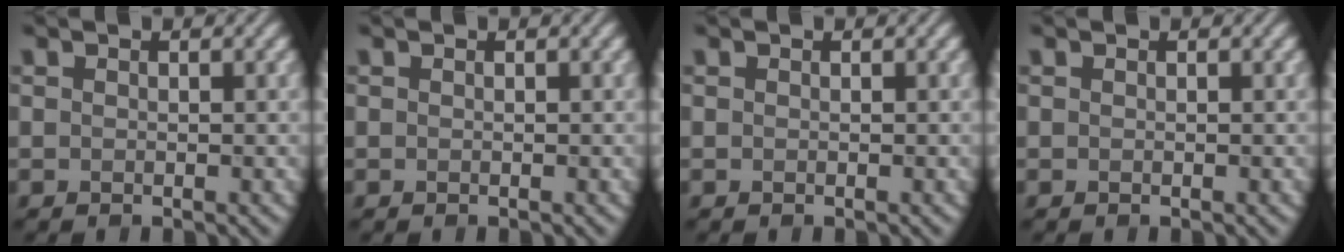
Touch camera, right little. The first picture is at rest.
{"total": 0.0}
{"total": 0.0}
{"total": 0.0}